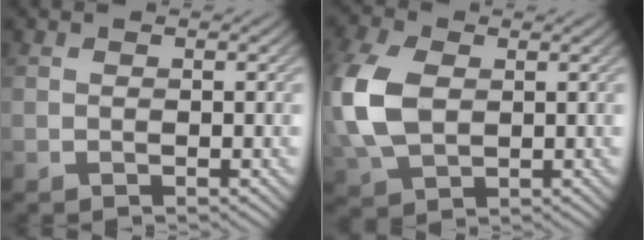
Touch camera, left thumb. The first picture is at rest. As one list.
[{"total": 9.6, "force": [0.7, 6.3, 7.3], "torque": [-0.223, 0.003, 0.014]}]